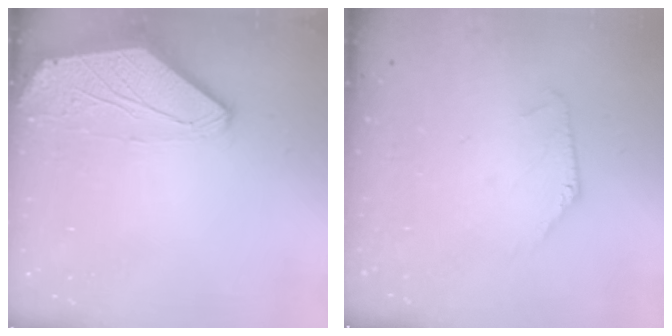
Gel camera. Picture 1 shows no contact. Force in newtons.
{"total": 0.0}